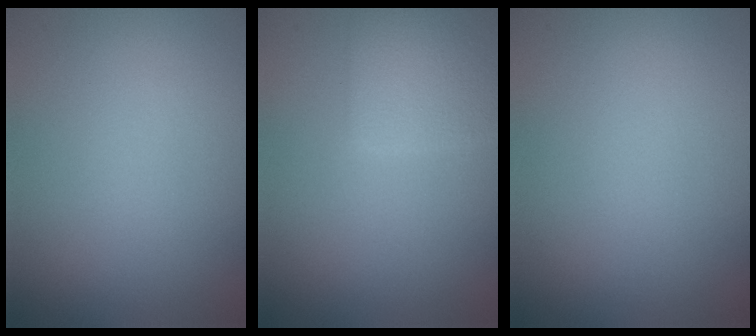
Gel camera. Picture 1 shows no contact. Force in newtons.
{"total": 2.9, "press": 2.9, "slide": 0.0}
{"total": 0.0}